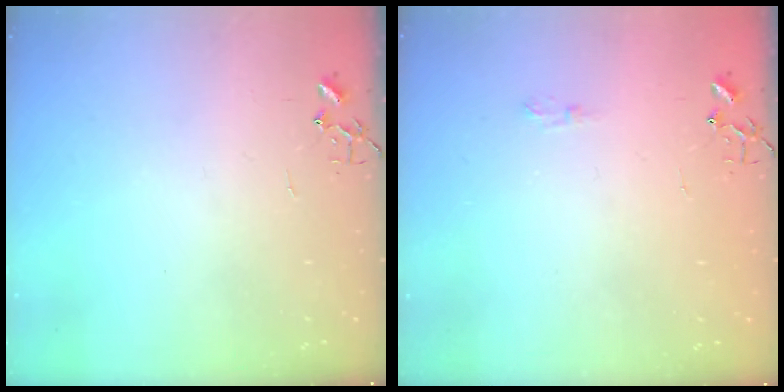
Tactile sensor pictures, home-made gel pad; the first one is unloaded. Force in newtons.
{"total": 5.0, "press": 5.0, "slide": 0.5}